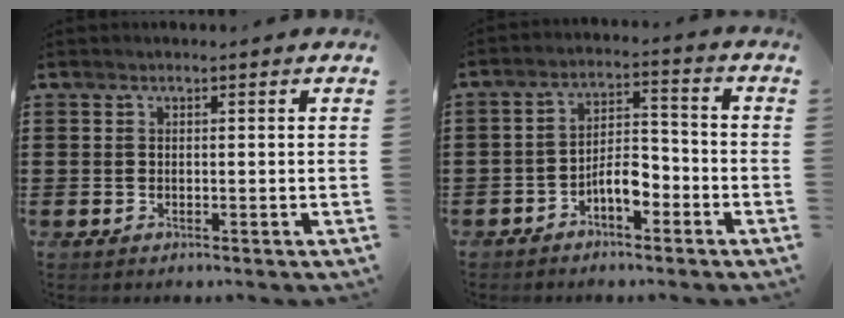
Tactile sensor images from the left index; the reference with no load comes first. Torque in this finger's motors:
{"motor_torque": [0.44, 0.25, 0.16, 0.06]}